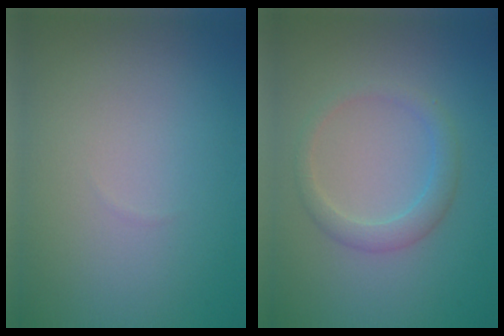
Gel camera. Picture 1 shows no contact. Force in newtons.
{"total": 2.2, "press": 2.2, "slide": 0.1}